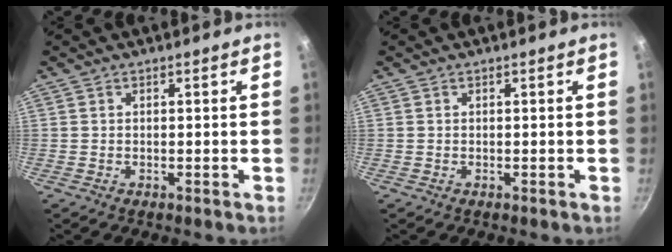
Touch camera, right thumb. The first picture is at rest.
{"total": 0.0}